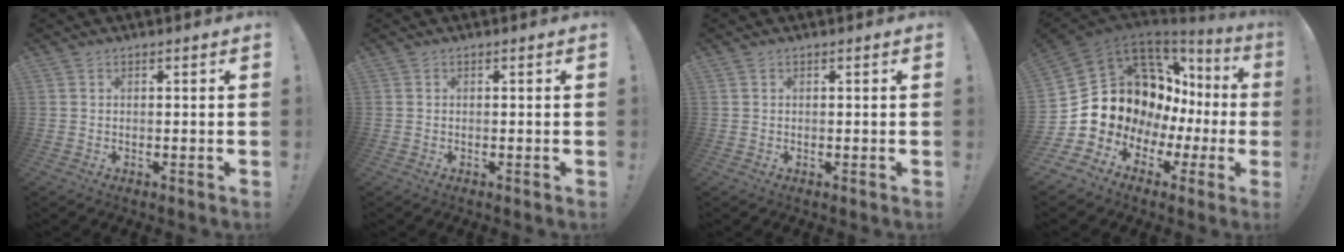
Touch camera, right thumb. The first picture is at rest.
{"total": 0.0}
{"total": 0.0}
{"total": 15.3, "force": [4.7, 12.1, 8.1], "torque": [-0.117, -0.047, 0.133]}